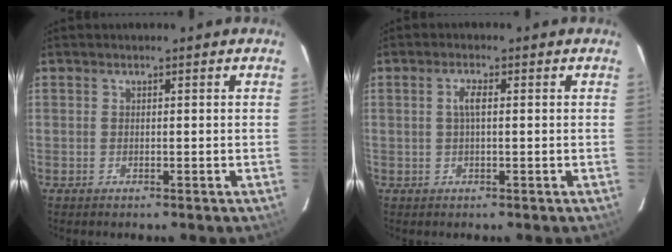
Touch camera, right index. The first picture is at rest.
{"total": 2.1, "force": [0.2, 0.5, 2.1], "torque": [-0.043, 0.004, 0.003]}